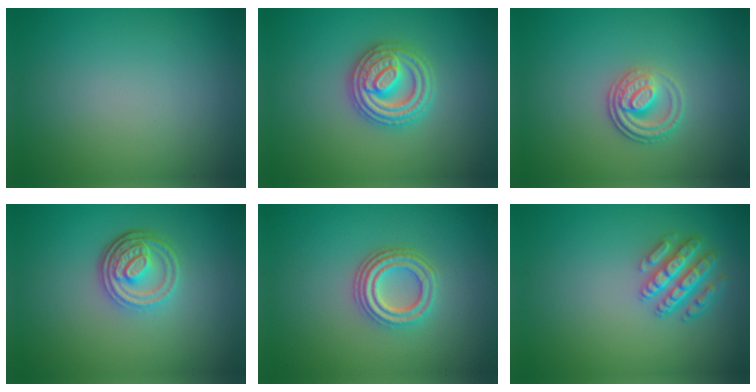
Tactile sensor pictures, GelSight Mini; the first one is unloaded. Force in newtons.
{"total": 4.9, "press": 4.9, "slide": 0.7}
{"total": 2.8, "press": 2.5, "slide": 1.3}
{"total": 4.7, "press": 3.4, "slide": 3.2}
{"total": 3.9, "press": 3.1, "slide": 2.4}
{"total": 3.8, "press": 3.4, "slide": 1.6}